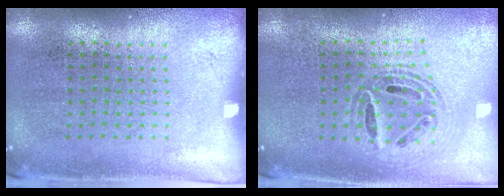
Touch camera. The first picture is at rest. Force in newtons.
{"total": 0.9, "press": 0.8, "slide": 0.2}